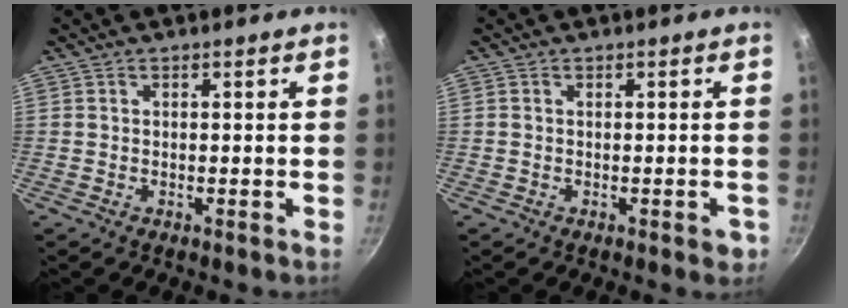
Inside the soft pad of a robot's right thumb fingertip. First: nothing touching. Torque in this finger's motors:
{"motor_torque": [0.52, 0.23, 0.46, 0.19, 0.11]}